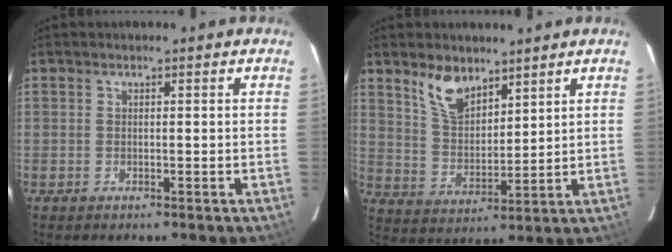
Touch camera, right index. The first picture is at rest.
{"total": 8.5, "force": [6.0, 4.0, 4.5], "torque": [-0.081, 0.010, 0.123]}